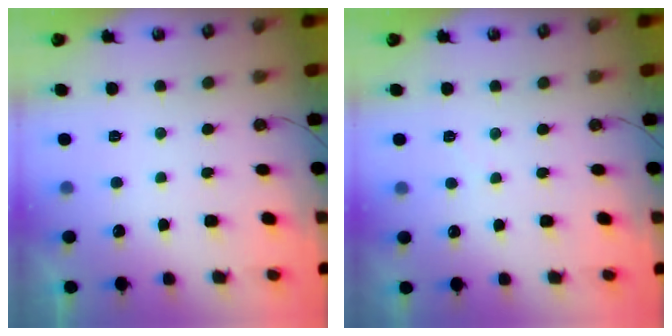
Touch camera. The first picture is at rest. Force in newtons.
{"total": 4.1, "press": 4.0, "slide": 0.8}